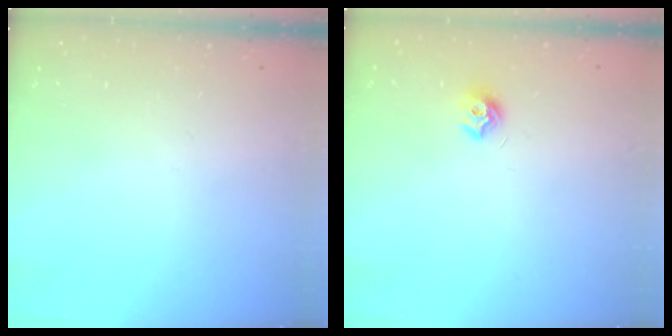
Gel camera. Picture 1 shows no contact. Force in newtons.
{"total": 7.9, "press": 7.9, "slide": 0.6}